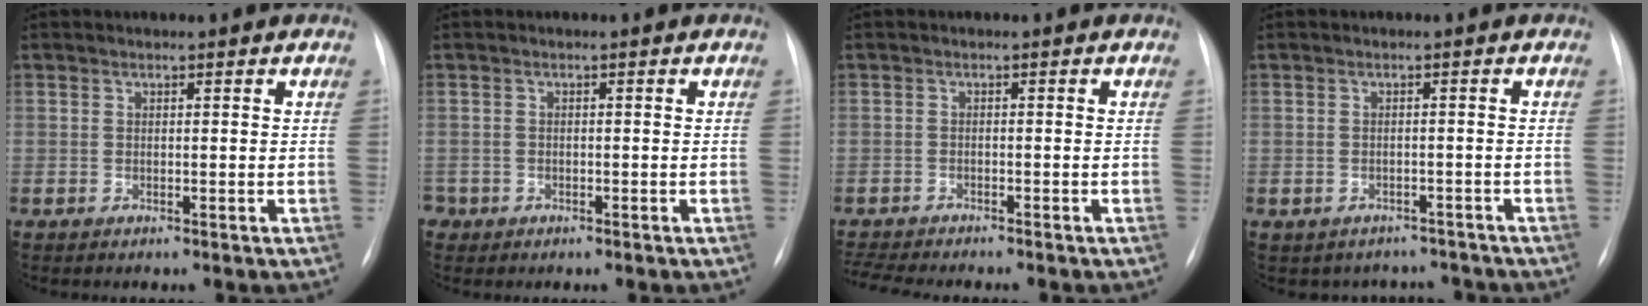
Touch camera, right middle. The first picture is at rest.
{"total": 1.7, "force": [-0.9, 1.5, 0.1], "torque": [0.002, 0.006, -0.014]}
{"total": 7.0, "force": [-6.3, 0.6, 2.8], "torque": [-0.044, -0.009, -0.099]}
{"total": 5.6, "force": [-4.7, 3.0, -0.2], "torque": [0.013, 0.026, -0.053]}